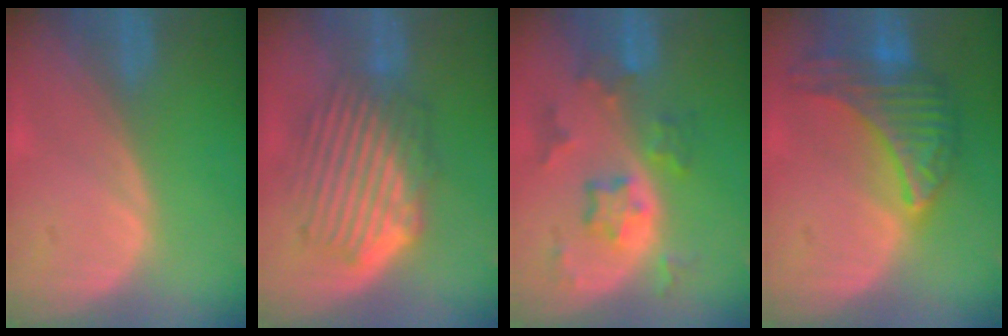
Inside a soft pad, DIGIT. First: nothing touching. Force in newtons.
{"total": 9.6, "press": 8.5, "slide": 4.5}
{"total": 7.4, "press": 6.6, "slide": 3.4}
{"total": 9.5, "press": 9.5, "slide": 0.5}